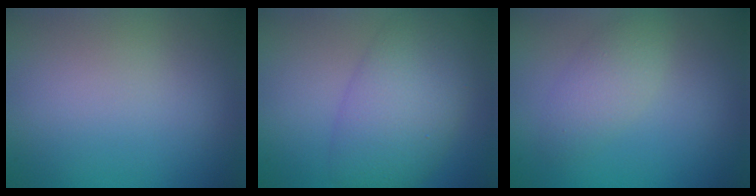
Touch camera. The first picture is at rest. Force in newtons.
{"total": 7.4, "press": 7.4, "slide": 0.3}
{"total": 2.5, "press": 2.5, "slide": 0.0}